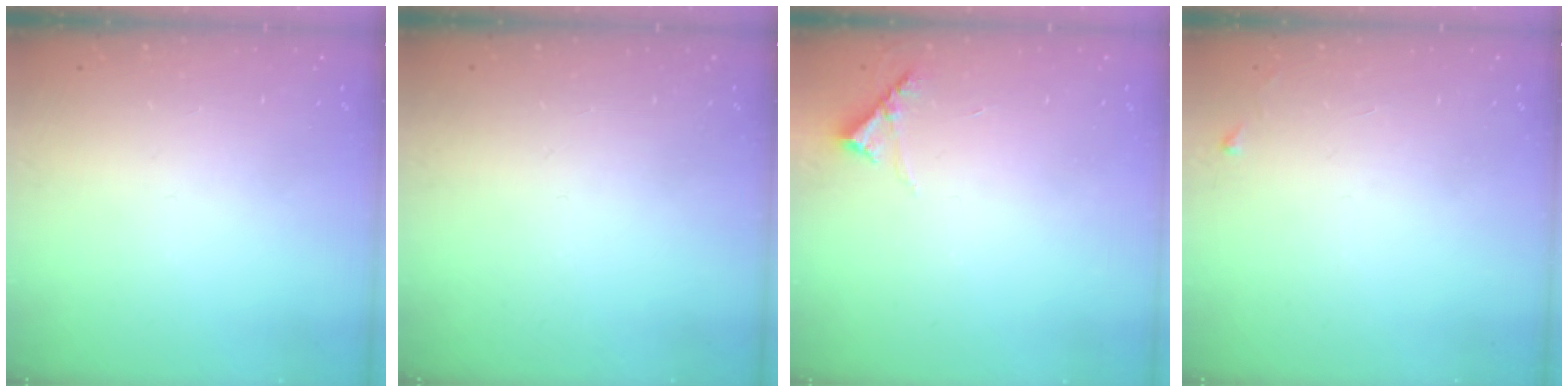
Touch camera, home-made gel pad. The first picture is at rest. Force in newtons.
{"total": 0.0}
{"total": 5.4, "press": 5.4, "slide": 0.4}
{"total": 3.5, "press": 3.4, "slide": 0.5}